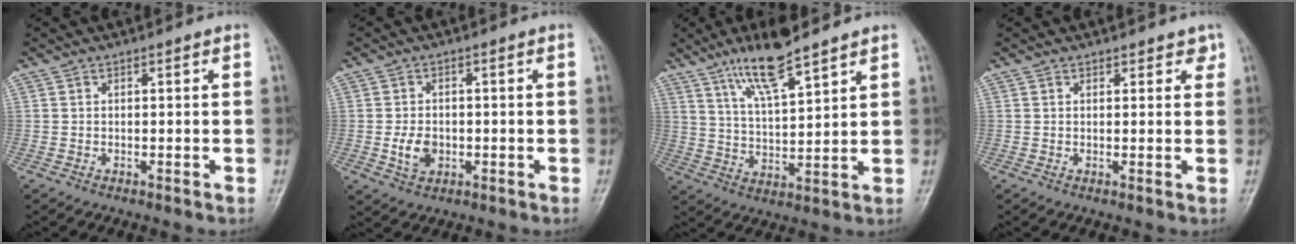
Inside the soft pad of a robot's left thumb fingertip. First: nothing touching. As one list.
[{"total": 4.6, "force": [-0.8, 3.4, 2.9], "torque": [-0.044, 0.001, -0.011]}, {"total": 10.8, "force": [7.7, 2.2, 7.2], "torque": [-0.126, -0.044, 0.147]}, {"total": 2.0, "force": [1.5, 1.2, 0.5], "torque": [0.017, -0.007, 0.012]}]